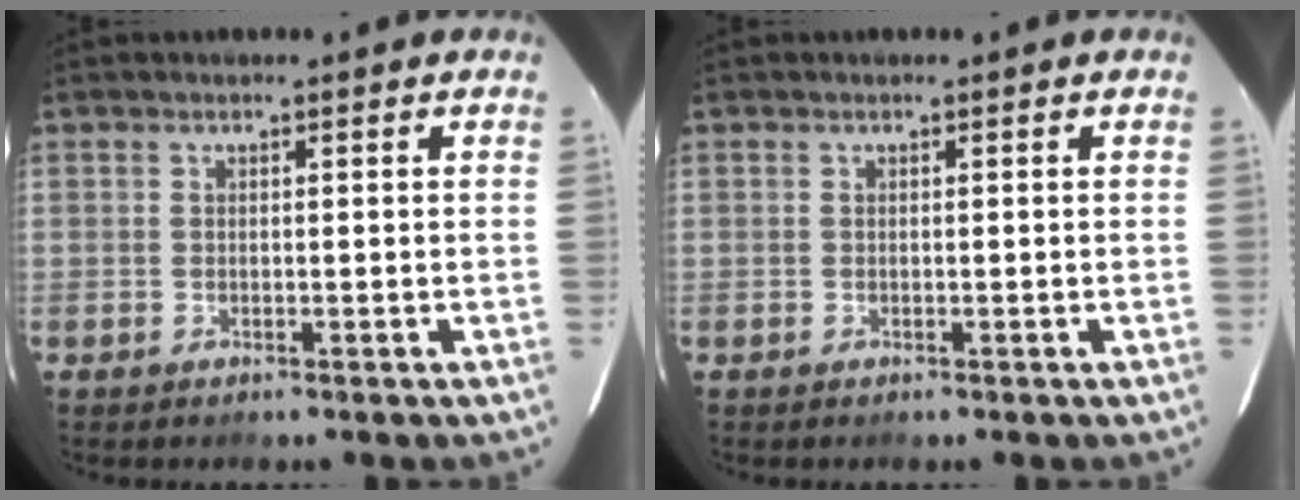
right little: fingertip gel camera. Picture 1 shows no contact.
{"total": 0.0}